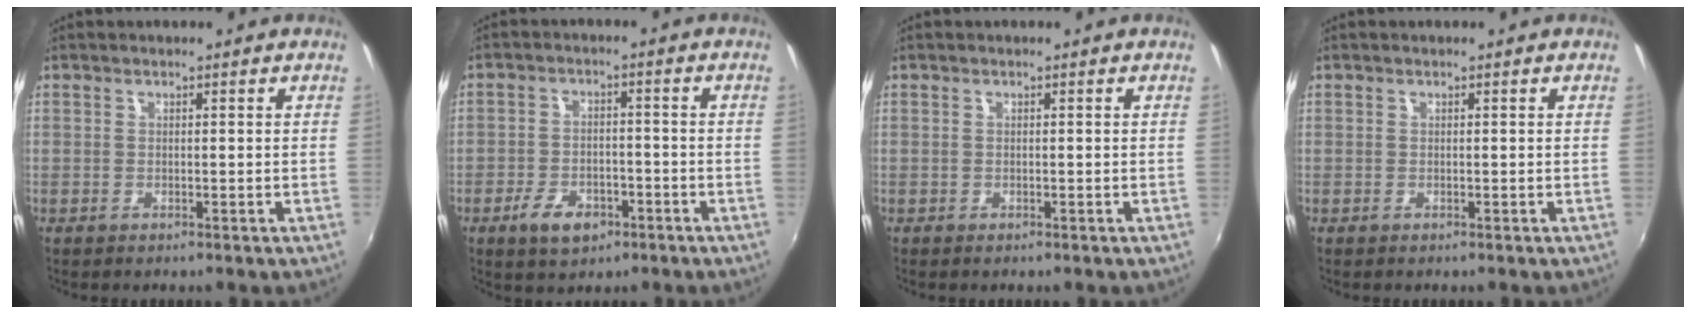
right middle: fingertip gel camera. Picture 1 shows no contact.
{"total": 6.4, "force": [-3.9, 3.2, 3.9], "torque": [-0.096, -0.005, -0.064]}
{"total": 0.8, "force": [0.1, -0.8, -0.2], "torque": [0.007, -0.005, 0.001]}
{"total": 0.0}